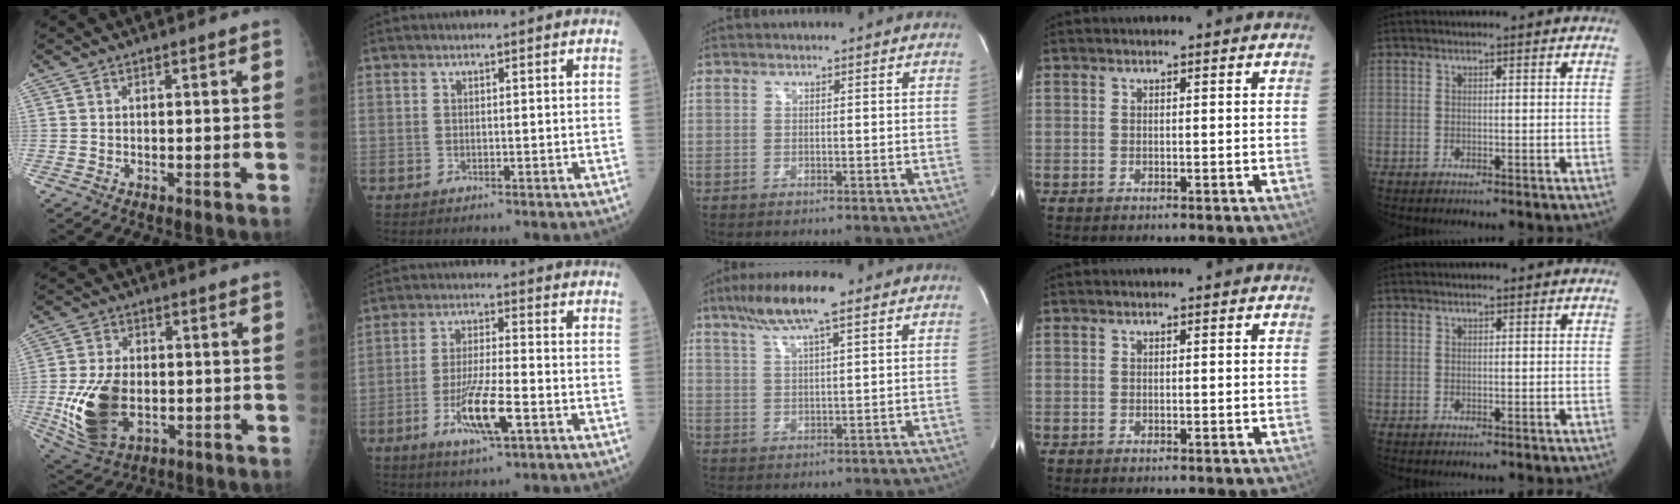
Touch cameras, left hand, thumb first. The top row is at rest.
{"thumb": {"total": 14.5, "force": [-2.5, 9.2, 10.9], "torque": [-0.198, -0.003, -0.029]}, "index": {"total": 8.7, "force": [-3.6, 1.1, 7.8], "torque": [-0.154, -0.012, -0.063]}, "middle": {"total": 9.0, "force": [5.9, 0.9, 6.8], "torque": [-0.127, 0.020, 0.101]}}